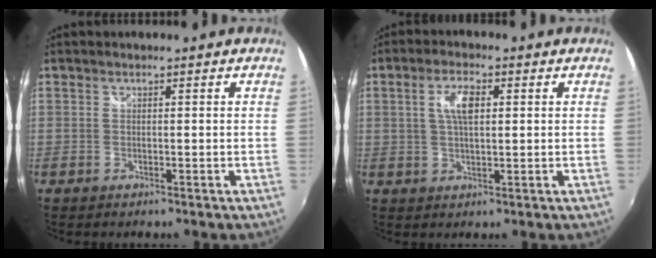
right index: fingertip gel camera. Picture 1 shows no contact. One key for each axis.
{"total": 5.2, "fx": 1.2, "fy": 2.0, "fz": 4.6, "tx": -0.088, "ty": 0.008, "tz": 0.022}